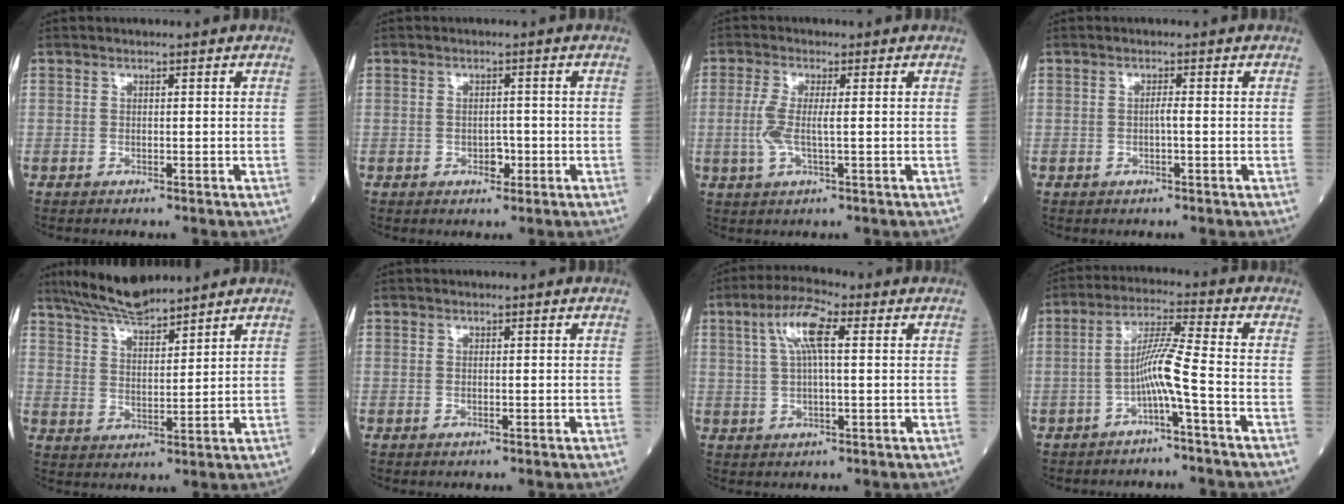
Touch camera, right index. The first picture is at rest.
{"total": 1.7, "force": [-0.7, 1.1, 1.1], "torque": [-0.014, 0.003, -0.008]}
{"total": 4.1, "force": [-0.2, 0.6, 4.0], "torque": [-0.099, -0.003, -0.007]}
{"total": 0.9, "force": [-0.2, -0.1, 0.8], "torque": [-0.014, 0.001, -0.004]}
{"total": 8.8, "force": [7.9, 1.0, 3.7], "torque": [-0.076, 0.008, 0.150]}
{"total": 0.0}
{"total": 7.1, "force": [2.3, 1.4, 6.6], "torque": [-0.131, 0.019, 0.042]}
{"total": 6.2, "force": [-2.3, -1.1, 5.6], "torque": [-0.107, 0.017, -0.045]}